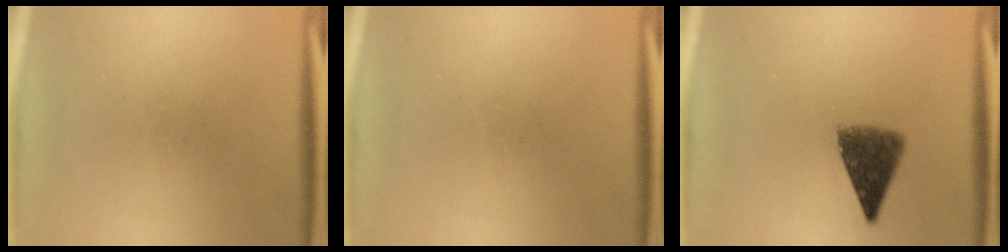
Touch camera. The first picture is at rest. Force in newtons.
{"total": 0.0}
{"total": 7.2}